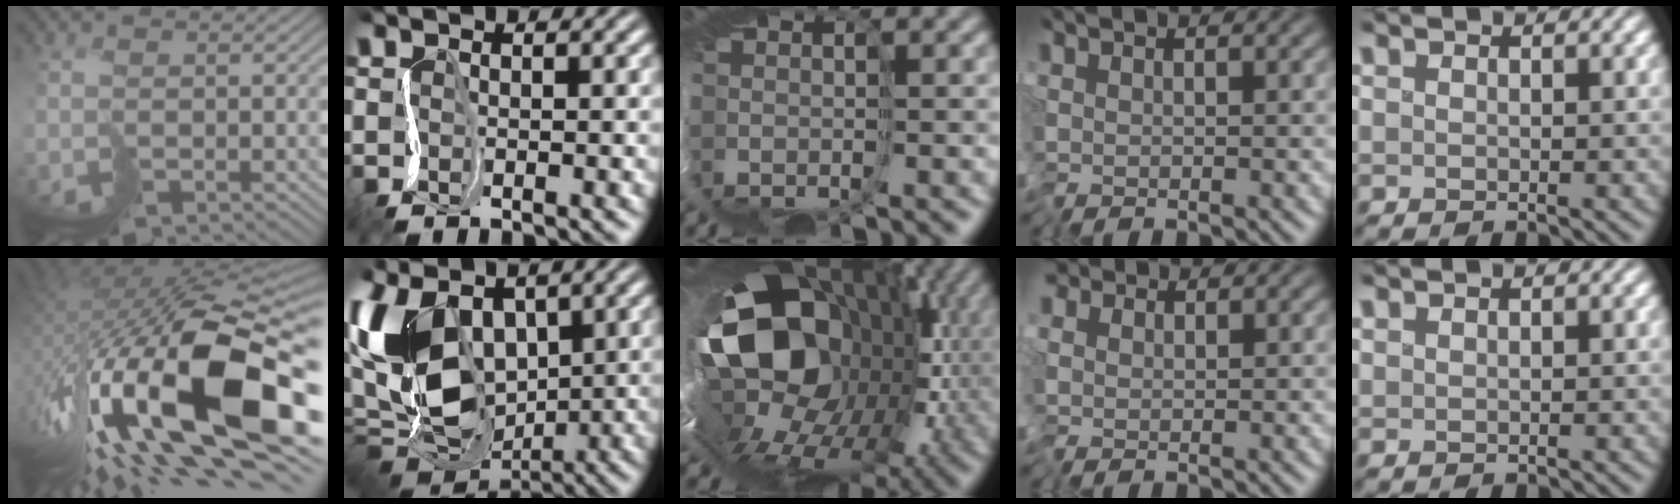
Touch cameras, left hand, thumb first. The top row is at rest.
{"thumb": {"total": 19.4, "force": [-6.0, 7.8, 16.8], "torque": [-0.331, -0.037, -0.087]}, "index": {"total": 13.8, "force": [1.1, 9.2, 10.2], "torque": [-0.234, -0.022, 0.021]}, "middle": {"total": 17.5, "force": [1.2, 12.7, 12.0], "torque": [-0.182, -0.011, -0.039]}, "ring": {"total": 1.8, "force": [0.7, 1.4, 1.0], "torque": [-0.032, 0.005, 0.009]}, "little": {"total": 0.6, "force": [0.6, 0.2, 0.1], "torque": [0.005, -0.004, 0.008]}}